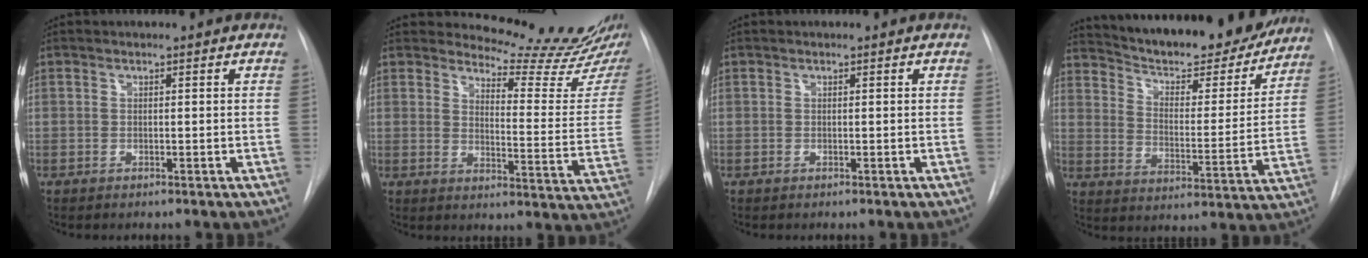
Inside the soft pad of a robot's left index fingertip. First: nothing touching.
{"total": 13.1, "force": [12.8, -0.2, 3.0], "torque": [-0.038, -0.110, 0.146]}
{"total": 0.0}
{"total": 23.0, "force": [20.6, 4.8, 8.8], "torque": [-0.139, -0.034, 0.281]}